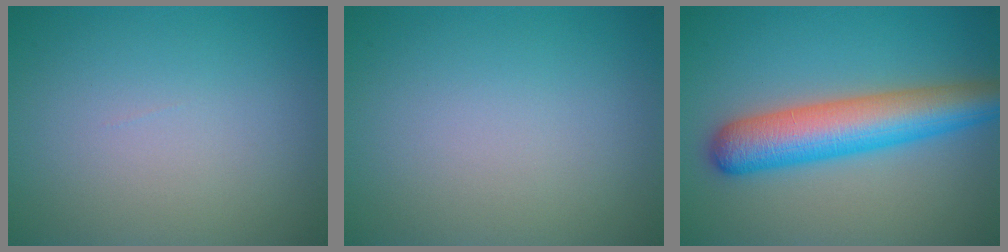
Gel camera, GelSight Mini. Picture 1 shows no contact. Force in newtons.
{"total": 0.0}
{"total": 7.7, "press": 7.6, "slide": 0.3}